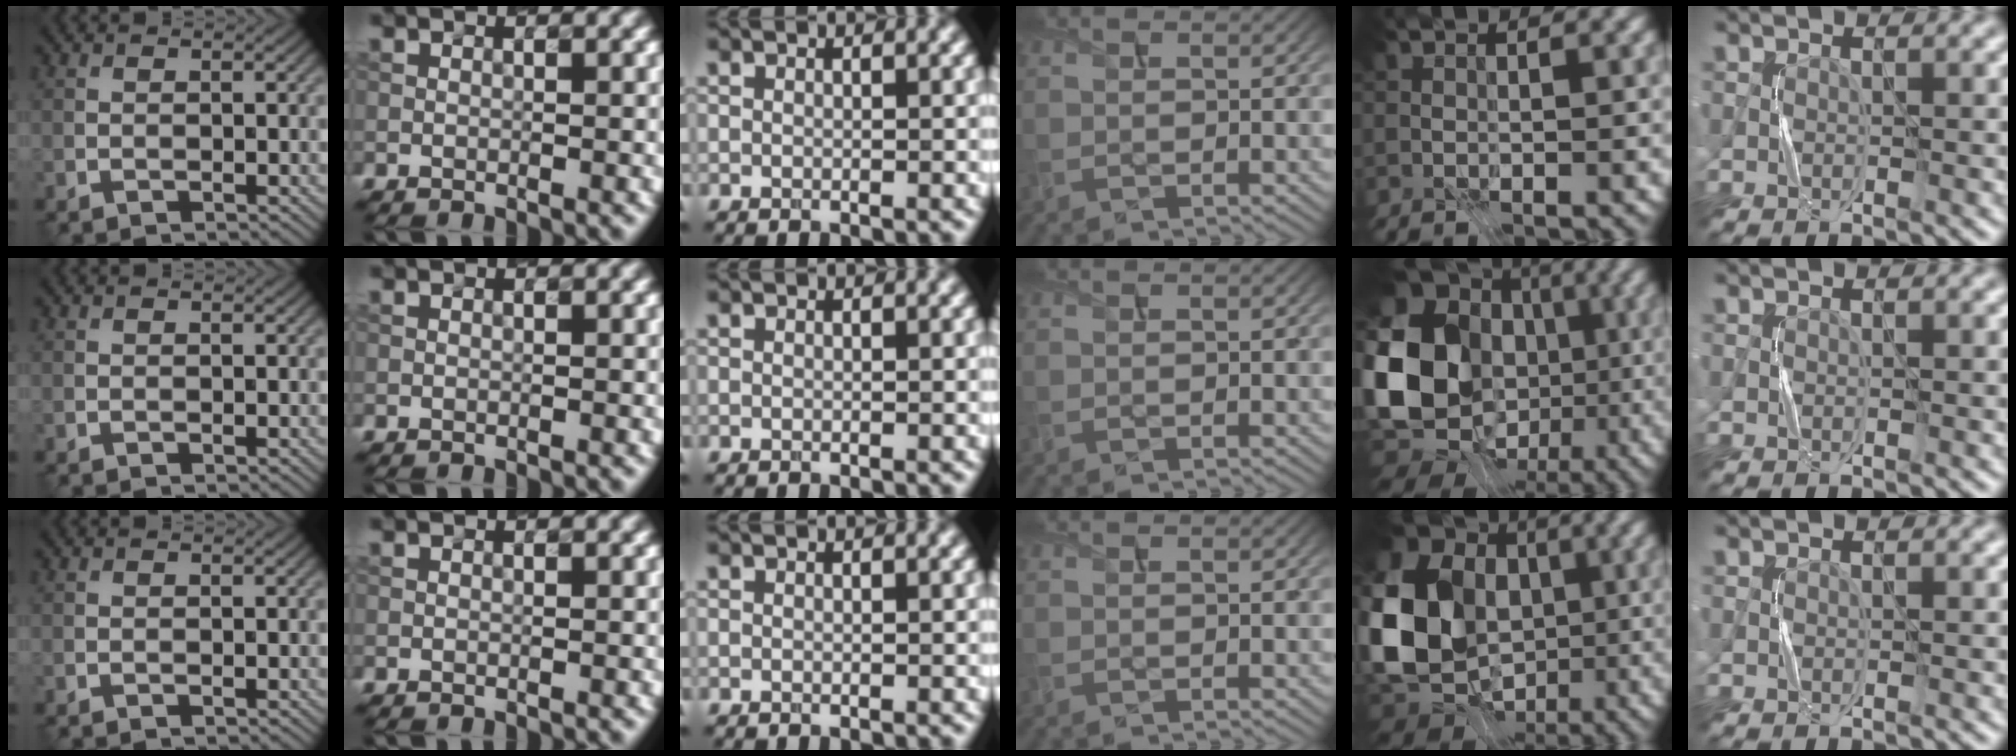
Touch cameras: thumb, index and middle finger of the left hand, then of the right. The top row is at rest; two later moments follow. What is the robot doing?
{"motion": "press", "object": "calculator"}